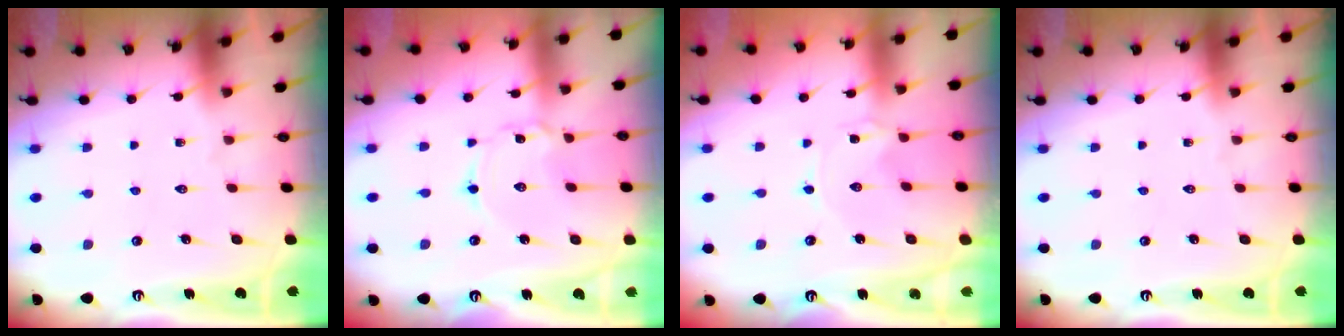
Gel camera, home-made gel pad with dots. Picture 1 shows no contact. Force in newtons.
{"total": 2.0, "press": 2.0, "slide": 0.1}
{"total": 0.0}
{"total": 0.0}